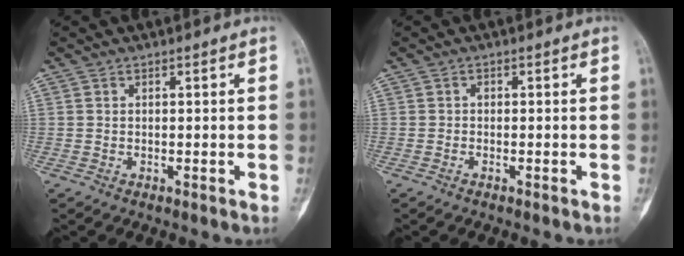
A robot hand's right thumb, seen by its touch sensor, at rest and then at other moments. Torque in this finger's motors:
{"motor_torque": [-0.13, -0.24, -0.11, 0.03, -0.02]}